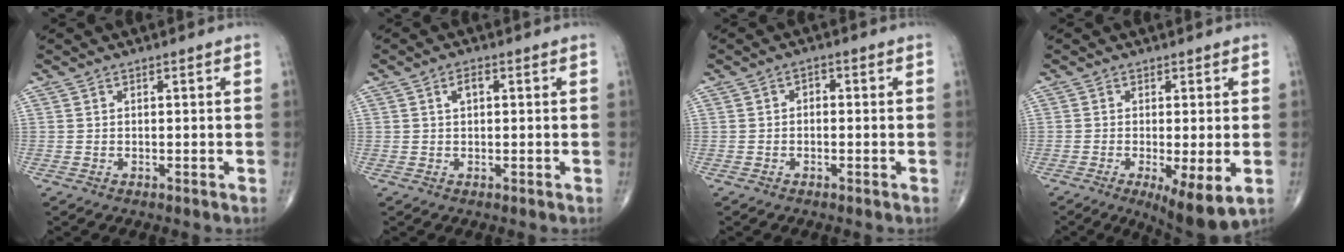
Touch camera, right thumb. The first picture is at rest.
{"total": 2.1, "force": [0.5, 1.1, 1.7], "torque": [-0.031, 0.007, 0.009]}
{"total": 1.6, "force": [-0.1, 1.1, 1.1], "torque": [-0.009, 0.008, -0.008]}
{"total": 8.5, "force": [-2.6, 2.2, 7.8], "torque": [-0.126, -0.023, -0.039]}